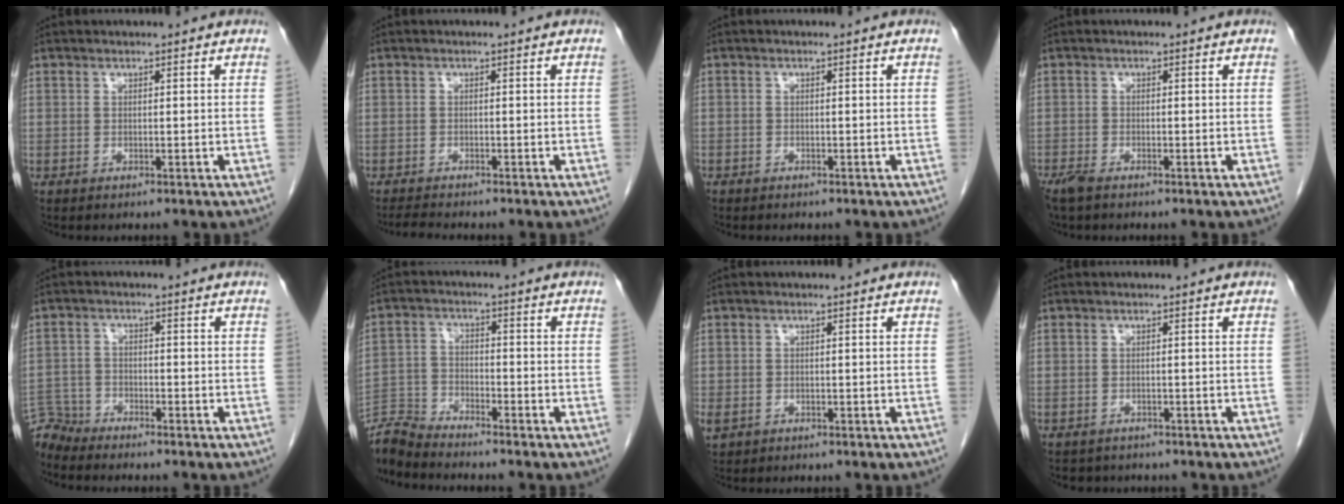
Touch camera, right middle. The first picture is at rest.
{"total": 2.4, "force": [-2.3, -0.2, 0.7], "torque": [-0.019, -0.012, -0.039]}
{"total": 0.8, "force": [-0.7, 0.5, 0.1], "torque": [-0.008, 0.002, -0.012]}
{"total": 2.7, "force": [-2.1, 0.8, 1.5], "torque": [-0.034, -0.007, -0.037]}
{"total": 4.6, "force": [-4.5, 0.4, -0.8], "torque": [0.019, -0.005, -0.085]}
{"total": 6.3, "force": [-6.3, -0.4, 0.3], "torque": [-0.009, -0.008, -0.123]}
{"total": 1.6, "force": [-0.5, 1.3, 0.8], "torque": [-0.020, 0.000, 0.000]}
{"total": 2.6, "force": [-2.3, 1.3, 0.0], "torque": [-0.007, 0.000, -0.033]}